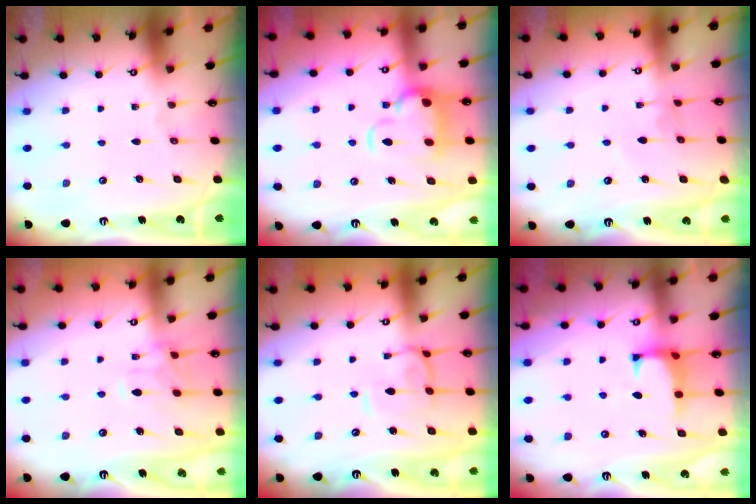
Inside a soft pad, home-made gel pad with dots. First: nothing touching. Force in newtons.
{"total": 5.7, "press": 5.5, "slide": 1.5}
{"total": 2.1, "press": 2.1, "slide": 0.0}
{"total": 2.4, "press": 2.0, "slide": 1.4}
{"total": 1.8, "press": 1.6, "slide": 0.7}
{"total": 0.8, "press": 0.6, "slide": 0.5}